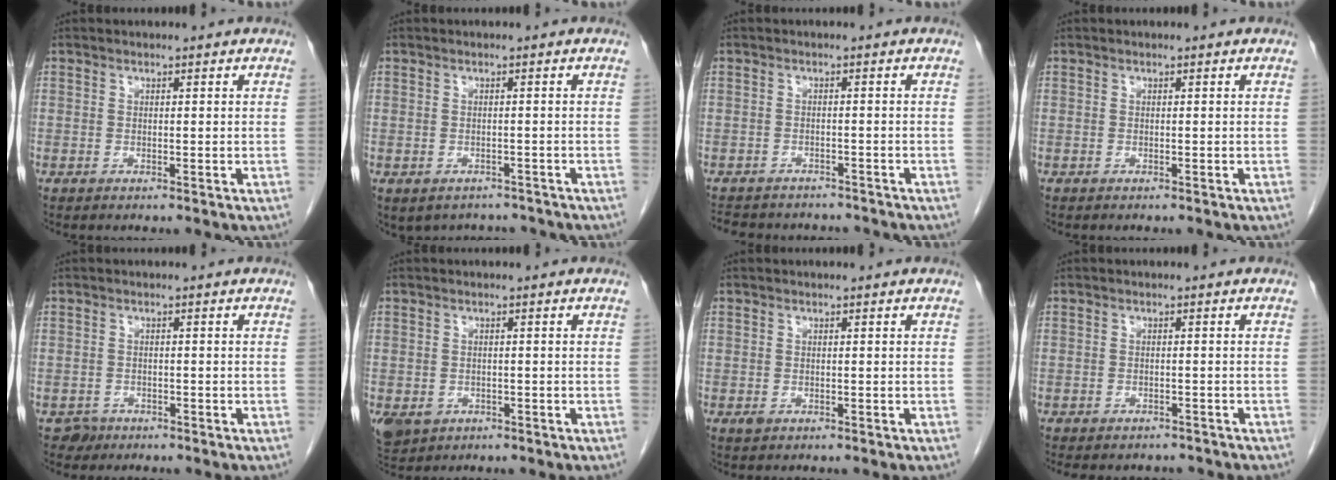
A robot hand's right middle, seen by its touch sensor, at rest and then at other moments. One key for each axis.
{"total": 6.3, "fx": -5.2, "fy": 3.4, "fz": 0.8, "tx": -0.005, "ty": 0.012, "tz": -0.060}
{"total": 10.1, "fx": -9.1, "fy": 3.6, "fz": 2.7, "tx": -0.056, "ty": 0.006, "tz": -0.113}
{"total": 0.0}
{"total": 1.6, "fx": -1.1, "fy": 1.2, "fz": -0.1, "tx": 0.003, "ty": 0.006, "tz": -0.017}
{"total": 6.3, "fx": -2.8, "fy": 5.2, "fz": 2.2, "tx": -0.057, "ty": -0.005, "tz": -0.036}
{"total": 0.6, "fx": -0.3, "fy": 0.5, "fz": 0.3, "tx": -0.007, "ty": 0.000, "tz": -0.001}
{"total": 7.8, "fx": -6.9, "fy": 3.1, "fz": 1.9, "tx": -0.029, "ty": 0.000, "tz": -0.082}